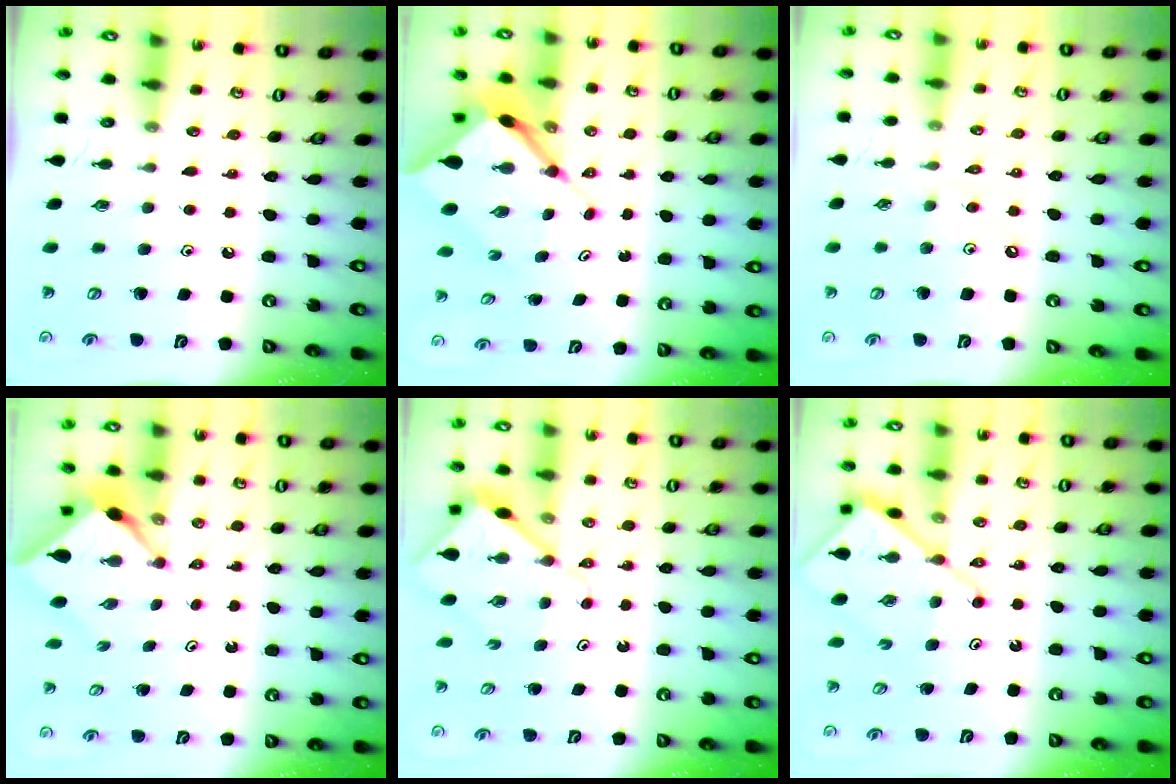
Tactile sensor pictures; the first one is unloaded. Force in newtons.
{"total": 10.6, "press": 10.6, "slide": 1.0}
{"total": 2.6, "press": 2.6, "slide": 0.4}
{"total": 2.9, "press": 2.9, "slide": 0.4}
{"total": 7.5, "press": 7.5, "slide": 0.8}
{"total": 10.7, "press": 10.6, "slide": 1.2}